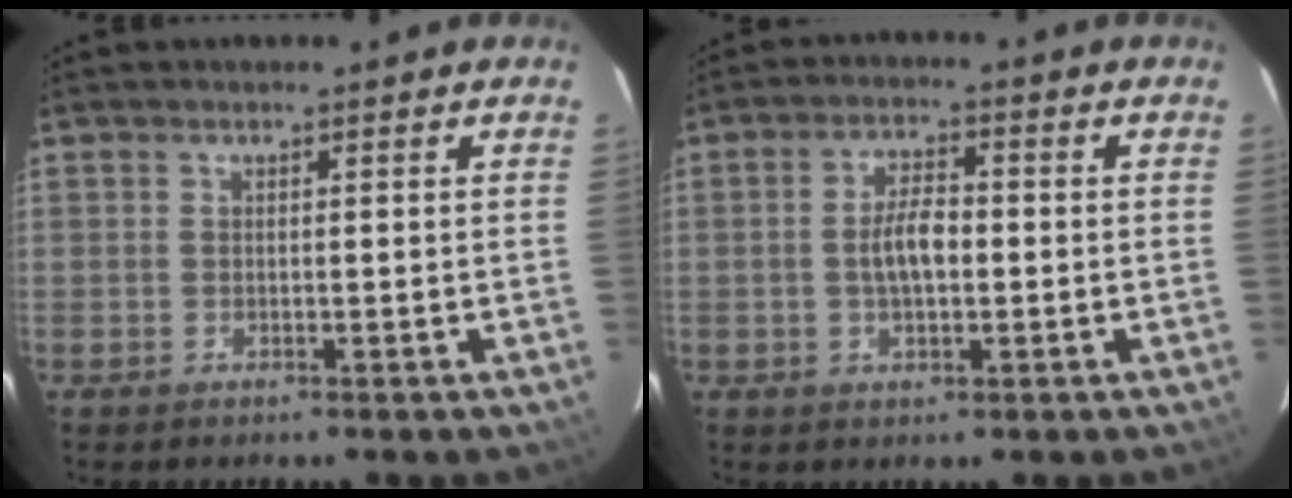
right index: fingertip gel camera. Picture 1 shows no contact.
{"total": 5.7, "force": [-0.5, 2.5, 5.0], "torque": [-0.095, 0.008, -0.005]}